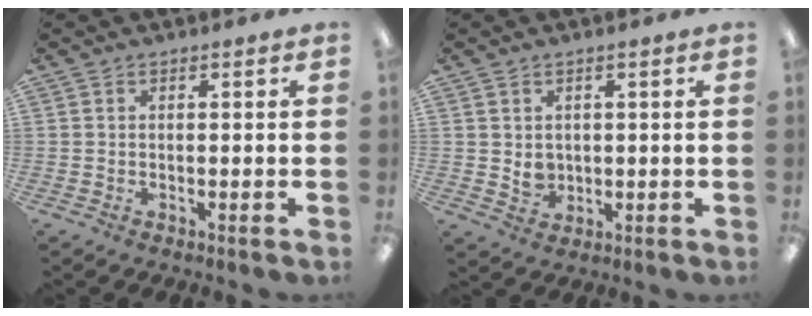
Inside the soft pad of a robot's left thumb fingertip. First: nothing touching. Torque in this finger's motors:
{"motor_torque": [-0.01, 0.01, 0.05, -0.07, -0.02]}